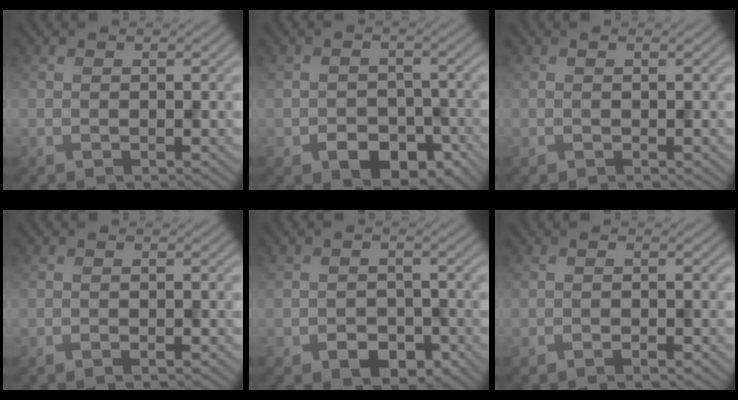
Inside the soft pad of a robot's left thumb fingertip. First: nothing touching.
{"total": 5.6, "force": [-2.8, 3.7, 3.0], "torque": [-0.042, -0.013, -0.047]}
{"total": 0.0}
{"total": 0.8, "force": [-0.6, 0.1, 0.5], "torque": [-0.008, 0.000, -0.009]}
{"total": 3.4, "force": [-1.8, 2.3, 1.7], "torque": [-0.027, -0.007, -0.031]}
{"total": 1.1, "force": [-0.8, 0.1, 0.7], "torque": [-0.012, 0.000, -0.014]}